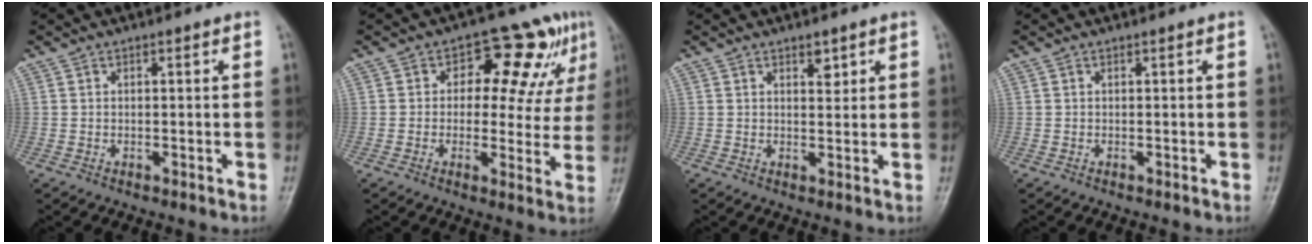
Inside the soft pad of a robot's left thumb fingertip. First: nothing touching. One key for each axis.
{"total": 12.5, "fx": 4.8, "fy": 7.2, "fz": 9.1, "tx": -0.059, "ty": 0.001, "tz": 0.056}
{"total": 2.3, "fx": 1.5, "fy": 1.2, "fz": 1.4, "tx": -0.010, "ty": -0.009, "tz": 0.024}
{"total": 0.0}